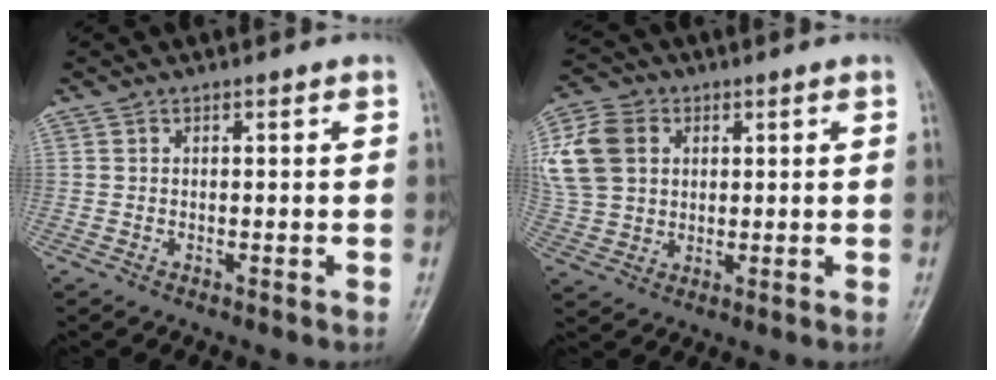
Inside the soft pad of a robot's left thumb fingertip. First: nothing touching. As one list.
[{"total": 17.4, "force": [4.6, 13.7, 9.6], "torque": [-0.231, 0.030, 0.093]}]